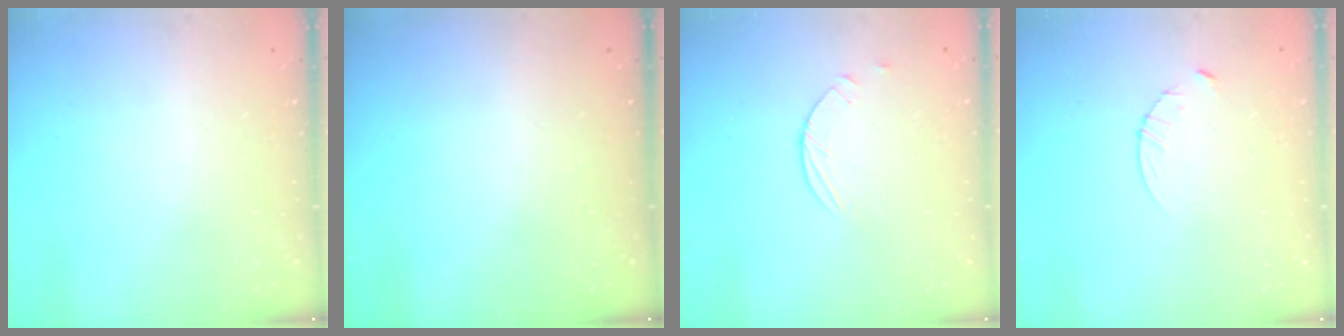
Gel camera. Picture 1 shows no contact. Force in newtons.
{"total": 0.0}
{"total": 2.9, "press": 2.8, "slide": 0.3}
{"total": 3.4, "press": 3.4, "slide": 0.4}